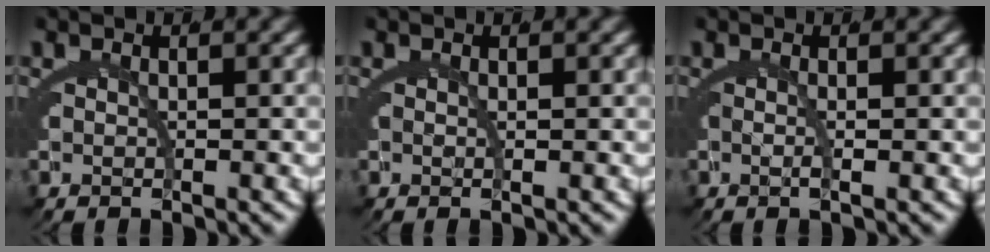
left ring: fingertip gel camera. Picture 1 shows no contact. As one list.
[{"total": 1.0, "force": [0.2, 0.6, 0.8], "torque": [-0.022, -0.003, 0.004]}, {"total": 1.4, "force": [0.0, 0.5, 1.4], "torque": [-0.029, 0.000, -0.001]}]